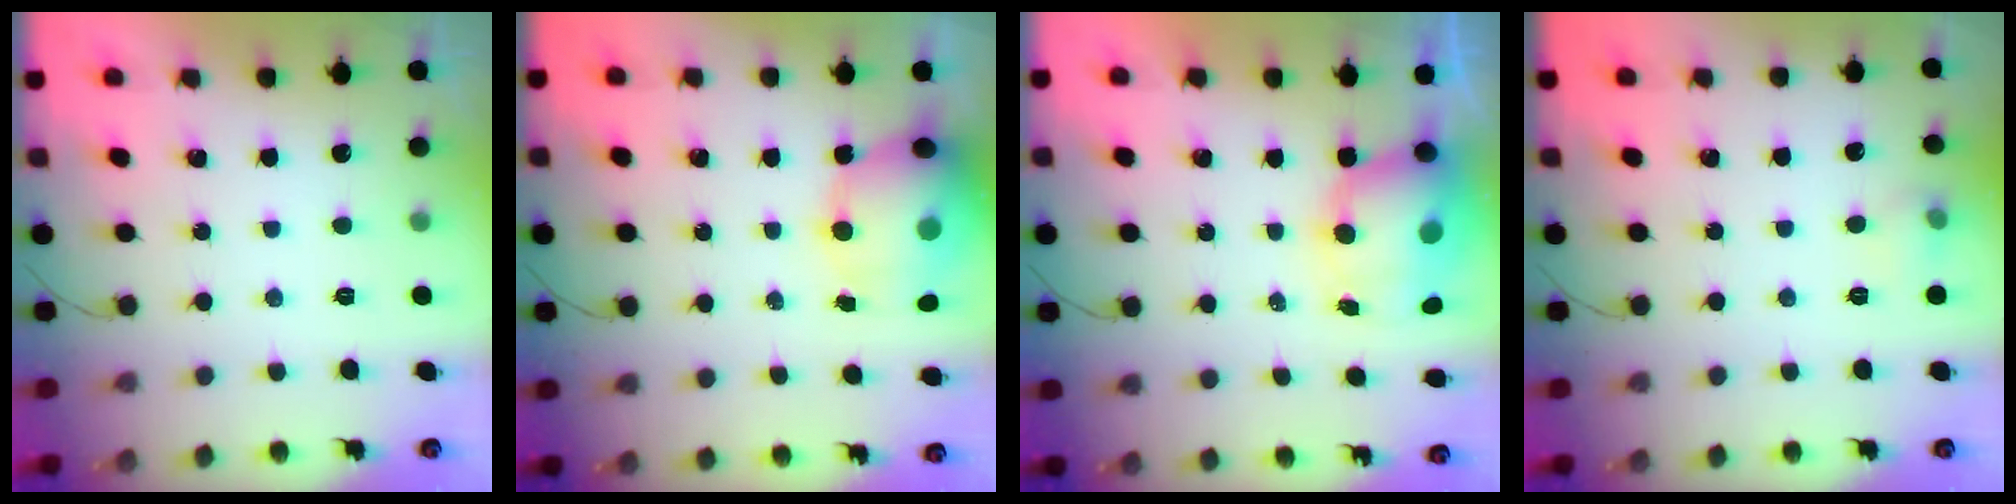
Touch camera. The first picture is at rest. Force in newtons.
{"total": 16.3, "press": 15.9, "slide": 3.8}
{"total": 10.9, "press": 10.5, "slide": 2.9}
{"total": 5.5, "press": 4.9, "slide": 2.4}